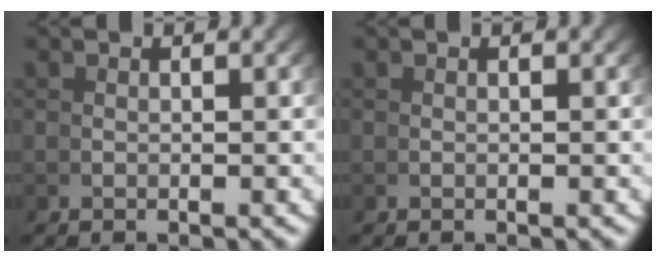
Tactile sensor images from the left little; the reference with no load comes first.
{"total": 0.0}